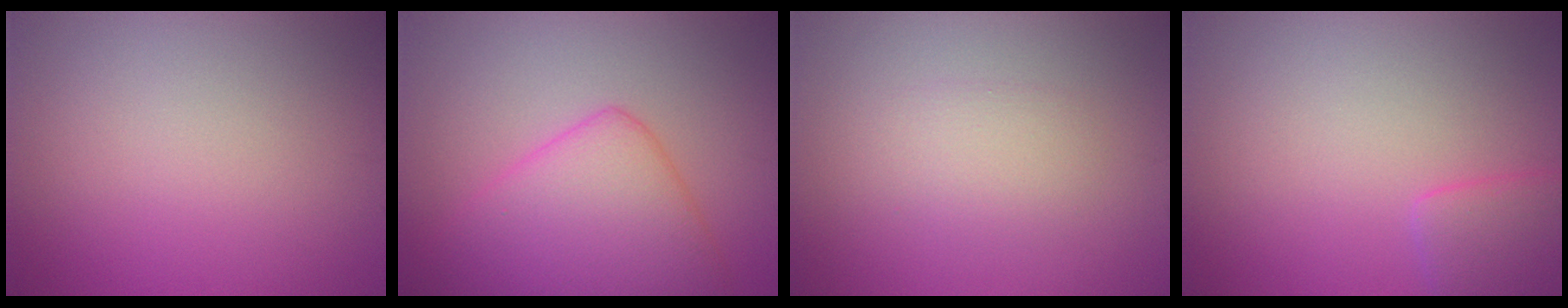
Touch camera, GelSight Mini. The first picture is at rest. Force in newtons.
{"total": 7.2, "press": 7.2, "slide": 0.2}
{"total": 1.8, "press": 1.8, "slide": 0.1}
{"total": 2.6, "press": 2.6, "slide": 0.2}